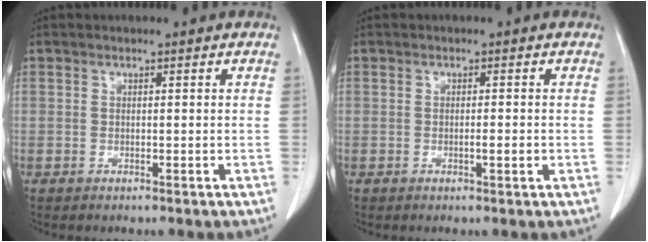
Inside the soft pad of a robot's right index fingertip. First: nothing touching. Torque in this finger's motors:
{"motor_torque": [0.19, -0.14, 0.02, 0.03]}